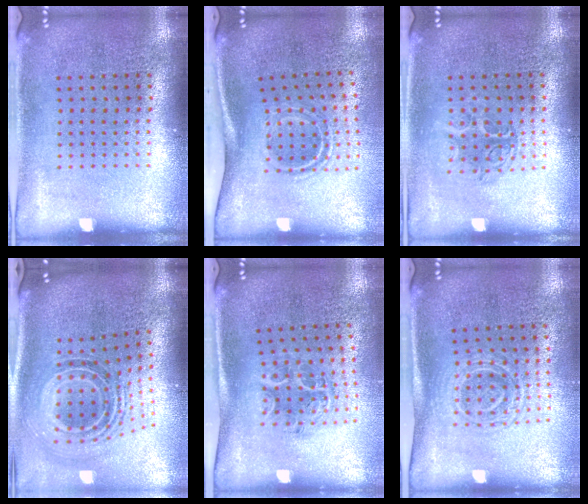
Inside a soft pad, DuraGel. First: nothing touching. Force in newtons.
{"total": 1.8, "press": 1.1, "slide": 1.5}
{"total": 1.3, "press": 1.1, "slide": 0.7}
{"total": 1.9, "press": 1.4, "slide": 1.2}
{"total": 1.1, "press": 1.1, "slide": 0.2}
{"total": 1.7, "press": 1.3, "slide": 1.0}